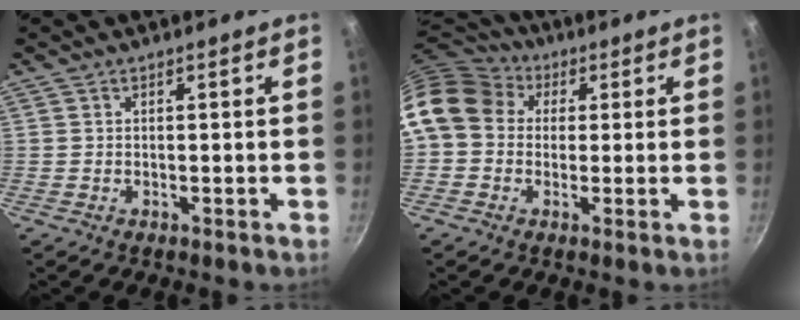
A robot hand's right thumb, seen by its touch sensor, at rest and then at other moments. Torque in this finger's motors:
{"motor_torque": [1.43, 3.58, 1.73, -0.52, 0.41]}